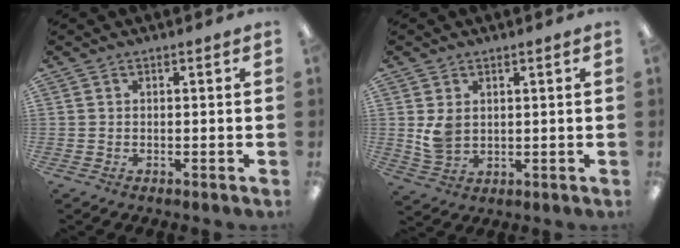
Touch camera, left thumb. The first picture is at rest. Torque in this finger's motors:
{"motor_torque": [0.70, 1.12, 0.56, -0.51, 0.03]}